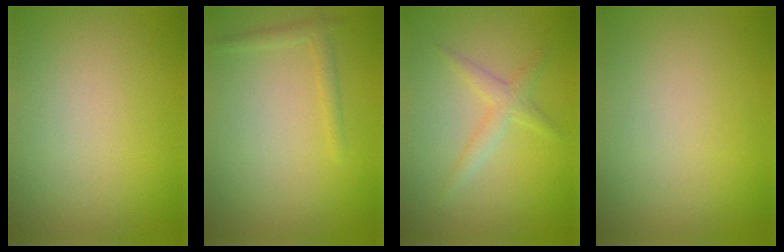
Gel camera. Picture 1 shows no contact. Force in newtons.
{"total": 1.2, "press": 1.2, "slide": 0.1}
{"total": 2.0, "press": 2.0, "slide": 0.1}
{"total": 0.0}